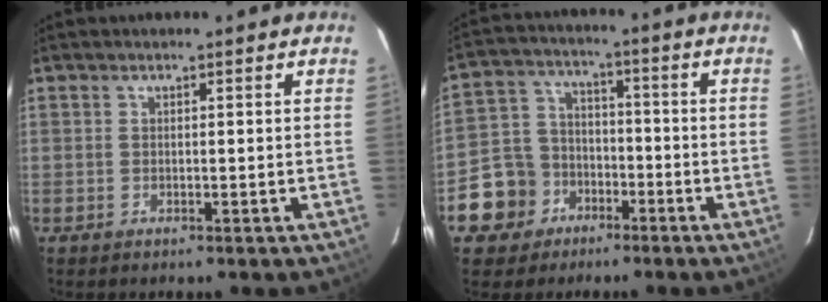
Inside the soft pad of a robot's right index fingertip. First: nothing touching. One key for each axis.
{"total": 10.3, "fx": -5.3, "fy": 8.7, "fz": 1.6, "tx": -0.065, "ty": 0.034, "tz": -0.084}